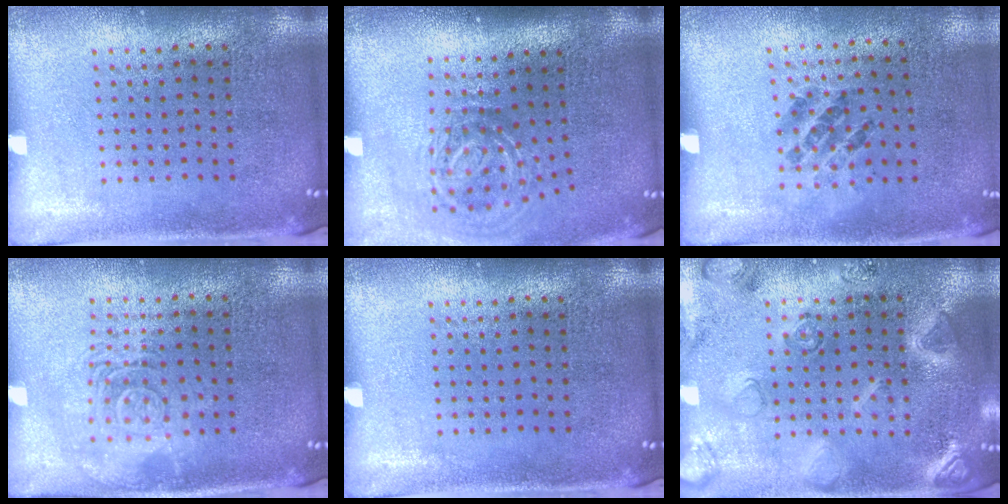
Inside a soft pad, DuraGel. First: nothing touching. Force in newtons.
{"total": 2.0, "press": 1.2, "slide": 1.6}
{"total": 1.2, "press": 0.7, "slide": 0.9}
{"total": 2.6, "press": 2.6, "slide": 0.4}
{"total": 0.0}
{"total": 2.7, "press": 2.7, "slide": 0.4}